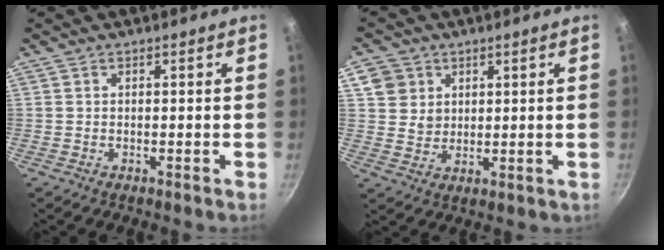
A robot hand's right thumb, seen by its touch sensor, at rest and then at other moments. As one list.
[{"total": 6.7, "force": [2.7, 5.9, 1.7], "torque": [0.006, -0.003, 0.056]}]